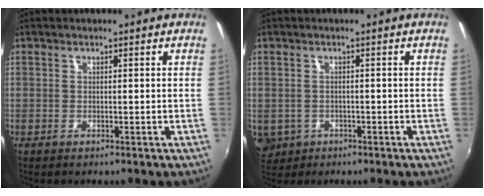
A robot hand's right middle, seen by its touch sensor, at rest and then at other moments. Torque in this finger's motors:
{"motor_torque": [0.16, -0.21, 0.00, 0.01]}